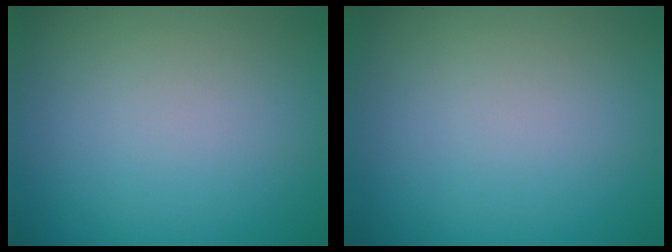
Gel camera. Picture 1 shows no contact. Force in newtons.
{"total": 0.0}